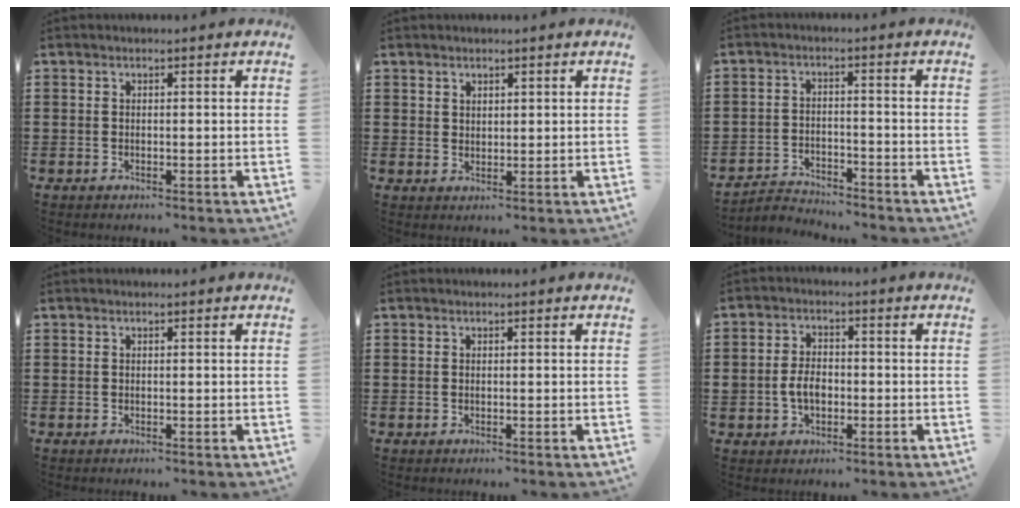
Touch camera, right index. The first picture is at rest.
{"total": 1.7, "force": [1.4, 1.0, 0.1], "torque": [-0.005, 0.004, 0.027]}
{"total": 3.3, "force": [-3.2, 0.7, 0.1], "torque": [-0.011, 0.003, -0.068]}
{"total": 0.0}
{"total": 0.0}
{"total": 4.1, "force": [-0.9, 2.8, 2.9], "torque": [-0.062, 0.004, -0.018]}